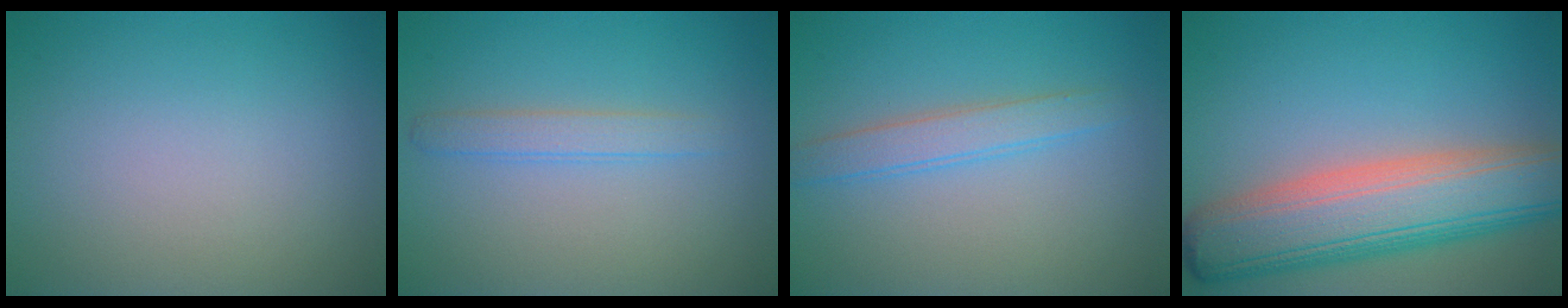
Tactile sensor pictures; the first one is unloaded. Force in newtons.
{"total": 1.8, "press": 1.8, "slide": 0.0}
{"total": 2.4, "press": 2.4, "slide": 0.1}
{"total": 10.2, "press": 10.2, "slide": 0.6}